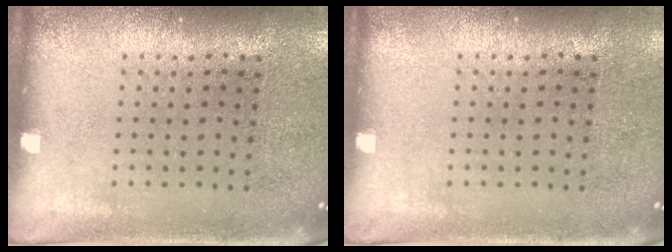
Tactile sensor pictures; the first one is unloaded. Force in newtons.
{"total": 0.0}